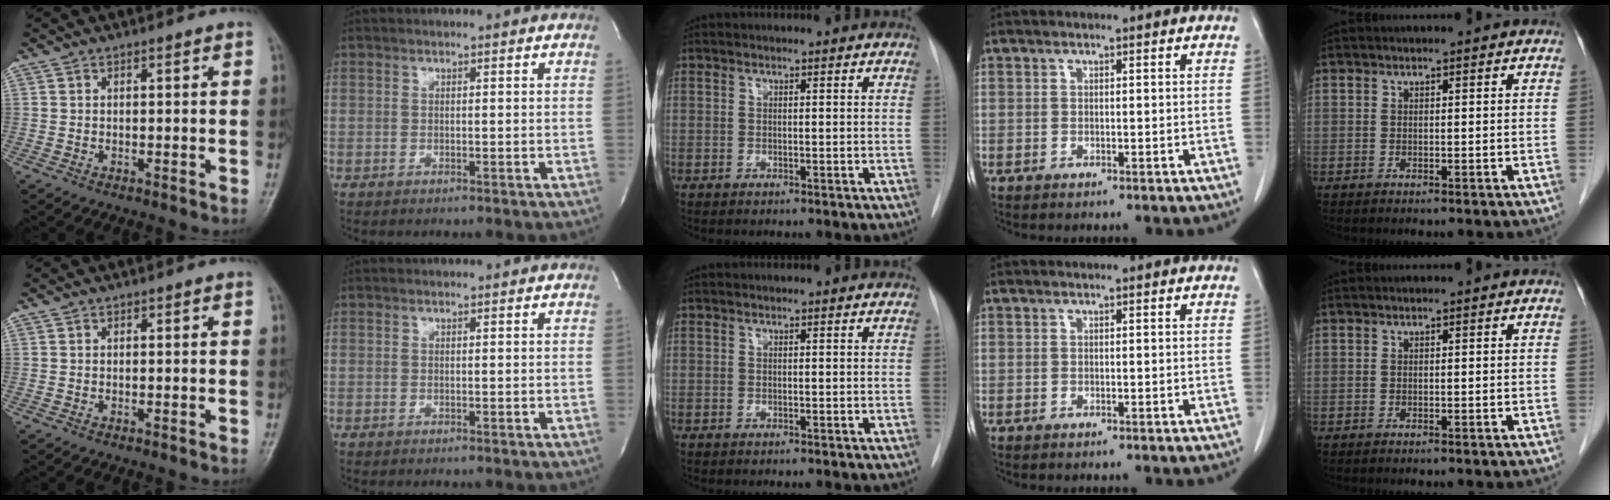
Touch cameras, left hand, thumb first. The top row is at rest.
{}